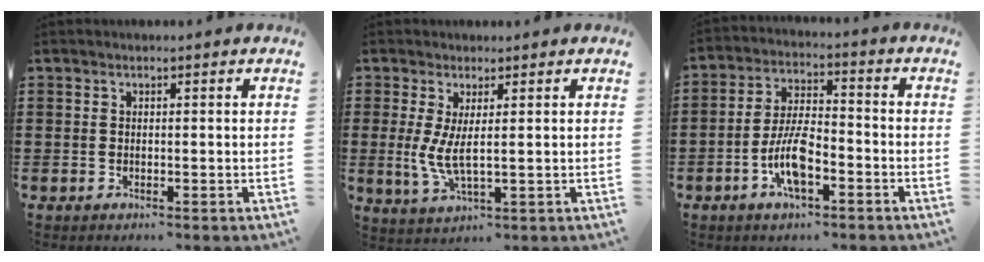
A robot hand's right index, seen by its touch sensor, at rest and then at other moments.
{"total": 4.2, "force": [0.7, 0.9, 4.0], "torque": [-0.096, -0.010, 0.009]}
{"total": 8.1, "force": [-3.3, 3.0, 6.8], "torque": [-0.151, -0.002, -0.067]}